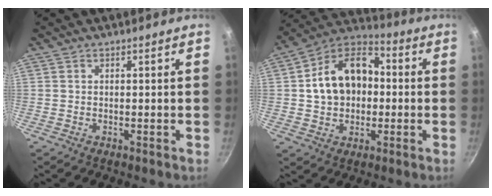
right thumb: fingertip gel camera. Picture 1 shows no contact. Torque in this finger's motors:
{"motor_torque": [2.09, 2.08, 0.69, 0.30, 0.11]}